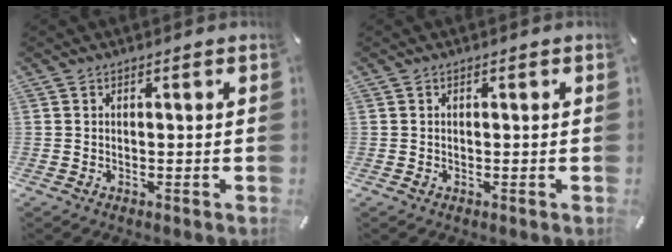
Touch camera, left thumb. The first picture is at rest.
{"total": 0.0}